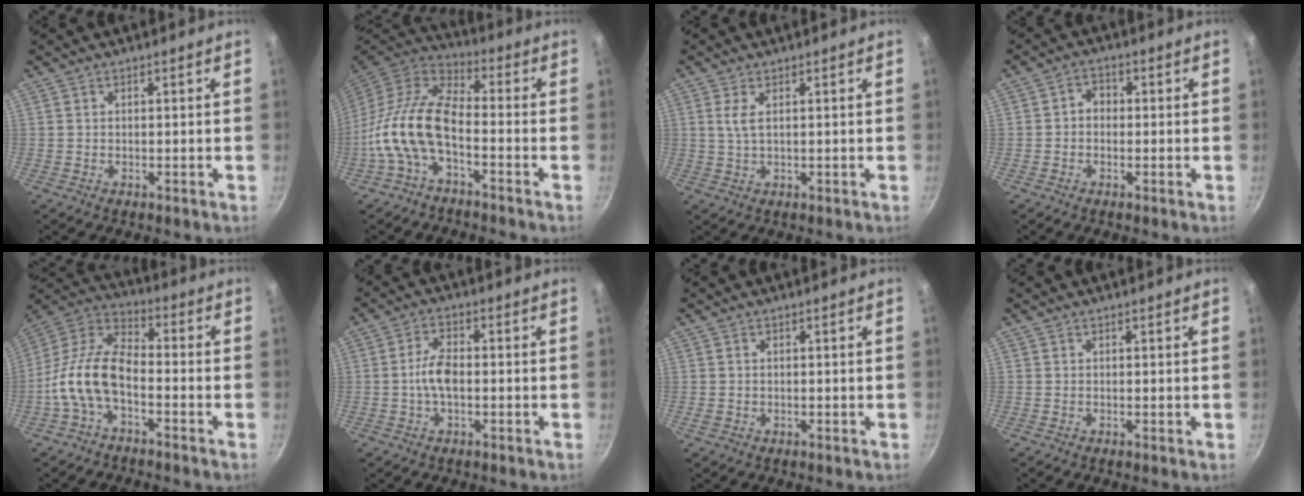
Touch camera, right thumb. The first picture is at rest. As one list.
[{"total": 13.5, "force": [-3.9, 6.7, 11.0], "torque": [-0.221, 0.044, -0.088]}, {"total": 2.7, "force": [0.8, 1.1, 2.4], "torque": [-0.051, -0.004, 0.017]}, {"total": 2.7, "force": [-0.5, 2.3, 1.4], "torque": [-0.009, 0.011, -0.016]}, {"total": 12.3, "force": [-4.1, 6.2, 9.7], "torque": [-0.184, 0.049, -0.097]}, {"total": 5.3, "force": [-0.8, 2.6, 4.6], "torque": [-0.088, 0.019, -0.021]}, {"total": 0.8, "force": [-0.1, 0.7, 0.3], "torque": [-0.003, 0.000, -0.002]}, {"total": 0.0}]